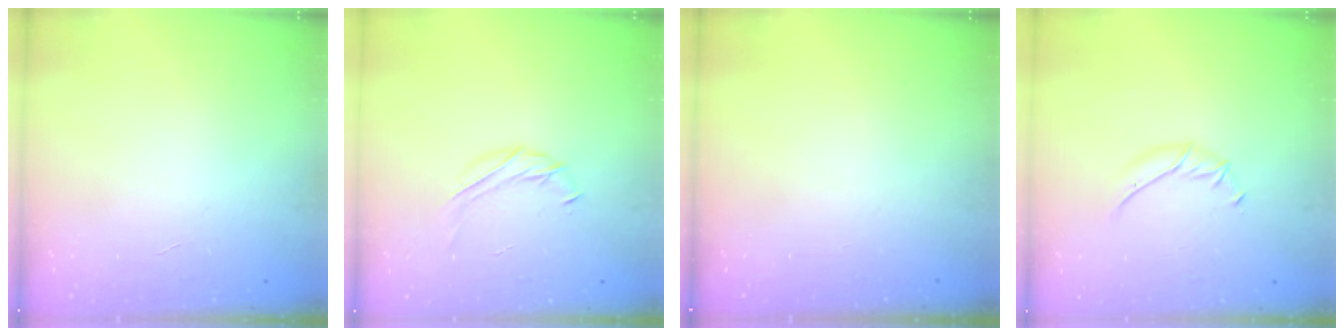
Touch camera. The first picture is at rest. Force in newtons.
{"total": 7.1, "press": 7.1, "slide": 1.0}
{"total": 0.0}
{"total": 6.6, "press": 6.5, "slide": 1.2}